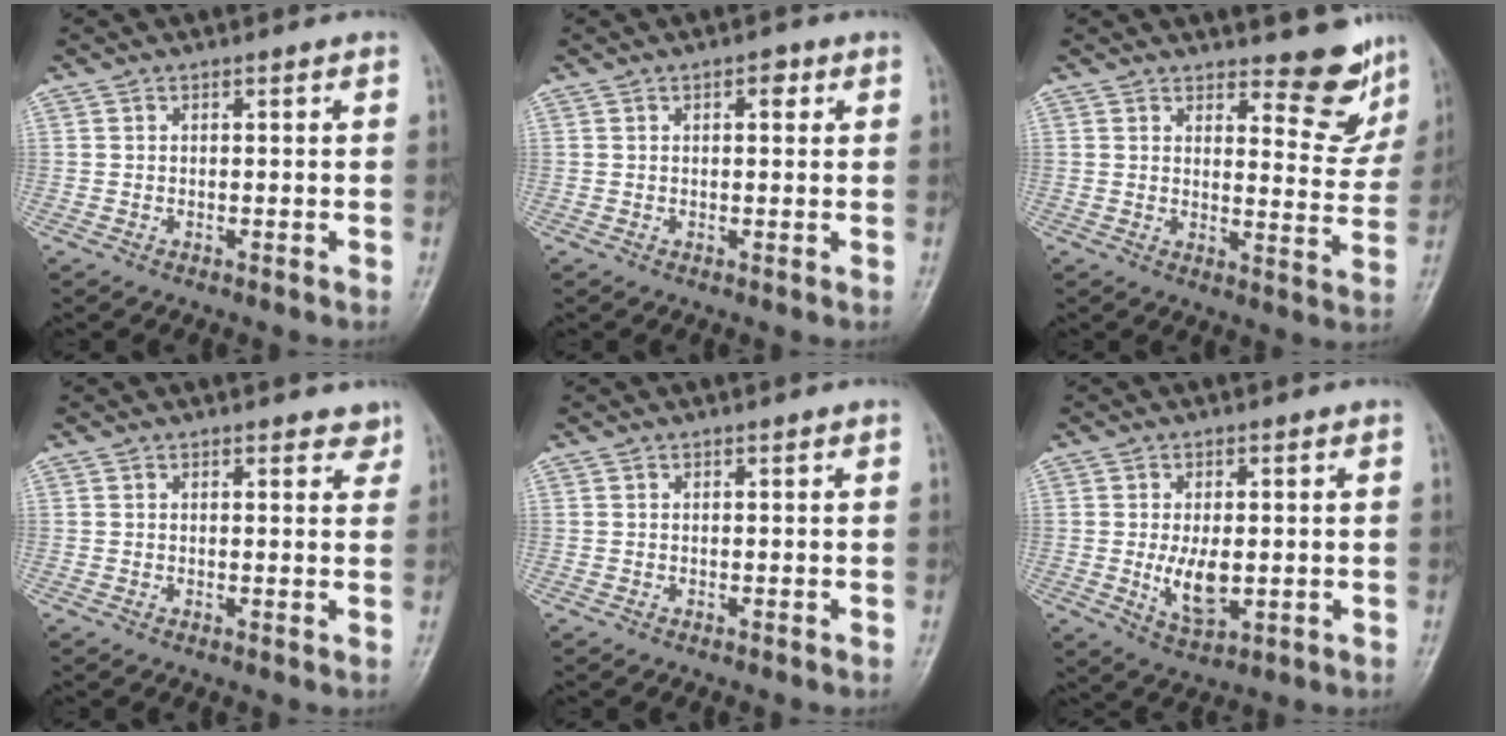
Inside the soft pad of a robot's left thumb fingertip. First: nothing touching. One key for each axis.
{"total": 2.3, "fx": 0.9, "fy": 1.2, "fz": 1.8, "tx": -0.017, "ty": 0.001, "tz": 0.009}
{"total": 9.0, "fx": 7.4, "fy": 3.2, "fz": 3.9, "tx": -0.015, "ty": -0.066, "tz": 0.095}
{"total": 2.4, "fx": 1.8, "fy": 1.2, "fz": 1.1, "tx": 0.006, "ty": -0.009, "tz": 0.018}
{"total": 0.0}
{"total": 7.1, "fx": -0.6, "fy": 3.7, "fz": 6.1, "tx": -0.101, "ty": -0.012, "tz": -0.001}